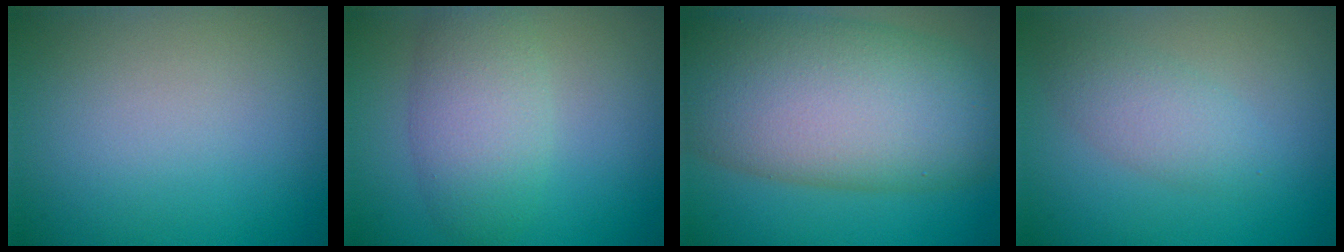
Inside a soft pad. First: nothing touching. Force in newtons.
{"total": 4.4, "press": 4.4, "slide": 0.4}
{"total": 14.3, "press": 14.3, "slide": 0.5}
{"total": 2.7, "press": 2.7, "slide": 0.0}